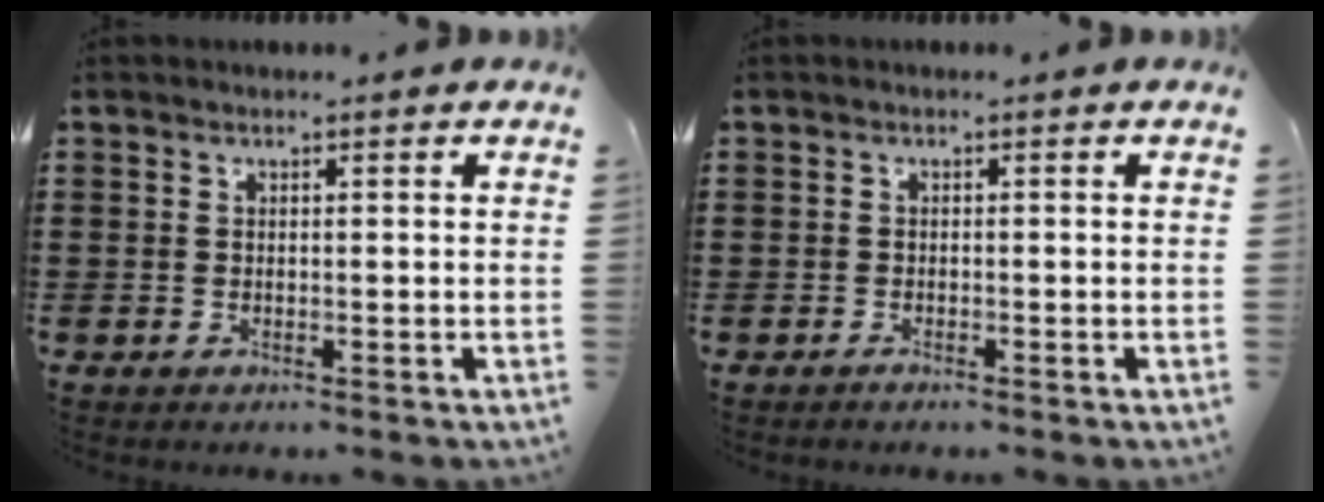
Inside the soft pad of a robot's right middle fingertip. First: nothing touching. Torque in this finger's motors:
{"motor_torque": [-0.16, 0.46, -0.03, -0.01]}